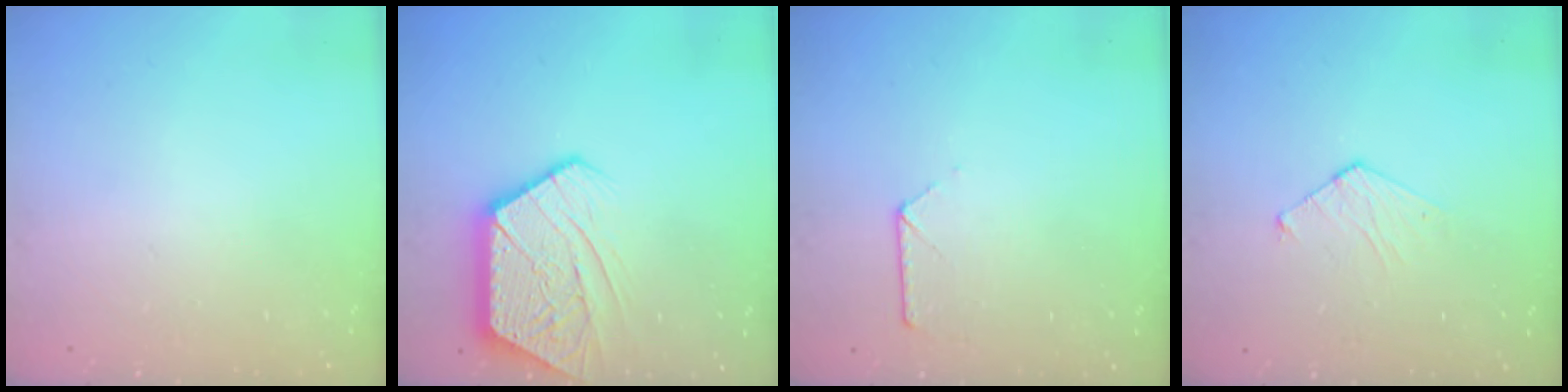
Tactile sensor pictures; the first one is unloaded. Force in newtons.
{"total": 13.8, "press": 13.8, "slide": 0.9}
{"total": 6.0, "press": 6.0, "slide": 0.5}
{"total": 4.7, "press": 4.7, "slide": 0.4}